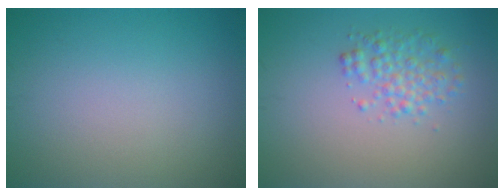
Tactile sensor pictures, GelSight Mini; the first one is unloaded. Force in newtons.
{"total": 2.4, "press": 2.4, "slide": 0.1}